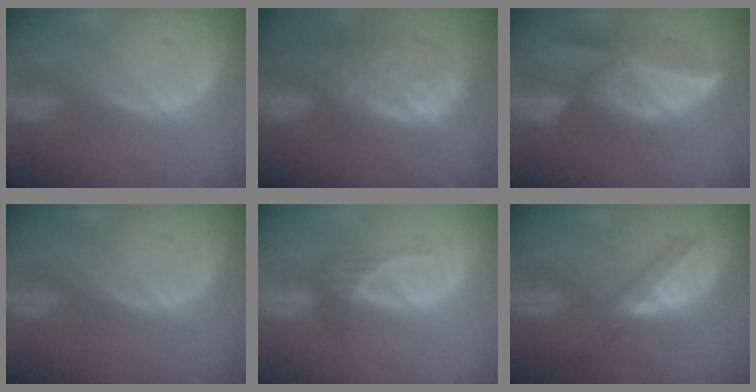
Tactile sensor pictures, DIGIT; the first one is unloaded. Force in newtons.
{"total": 11.5, "press": 9.7, "slide": 6.3}
{"total": 8.4, "press": 7.9, "slide": 2.9}
{"total": 0.0}
{"total": 2.5, "press": 2.3, "slide": 0.9}
{"total": 5.9, "press": 5.2, "slide": 2.9}